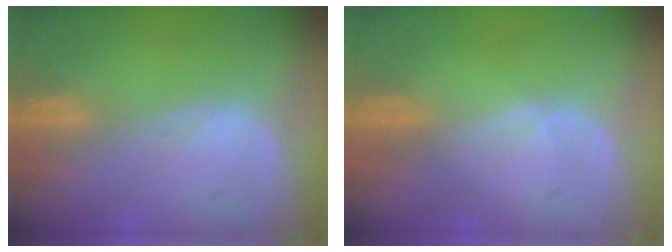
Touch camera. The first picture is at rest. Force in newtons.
{"total": 0.6, "press": 0.5, "slide": 0.2}